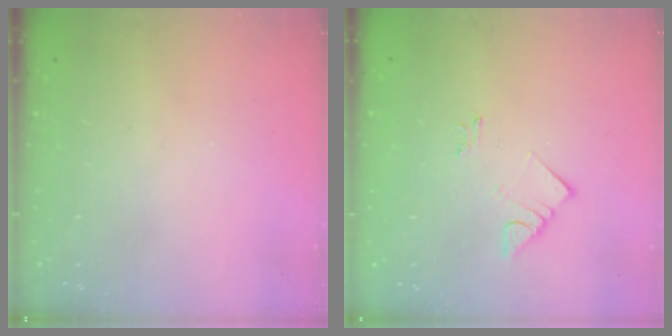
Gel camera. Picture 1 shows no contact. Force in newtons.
{"total": 2.5, "press": 2.5, "slide": 0.3}